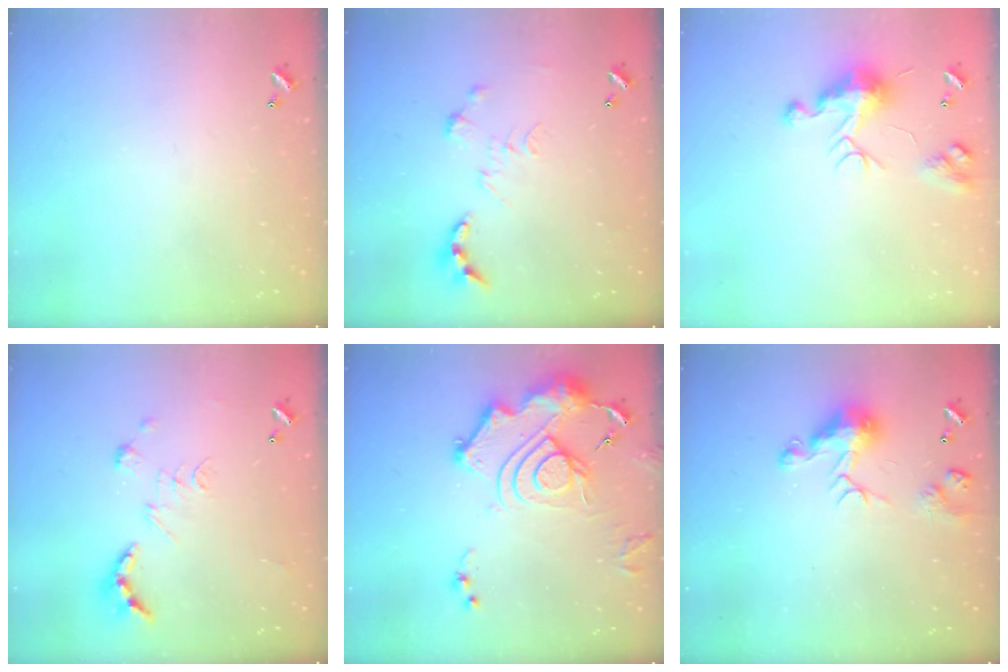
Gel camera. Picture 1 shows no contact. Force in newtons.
{"total": 0.0}
{"total": 10.3, "press": 10.2, "slide": 0.9}
{"total": 2.6, "press": 1.9, "slide": 1.8}
{"total": 16.8, "press": 16.7, "slide": 2.0}
{"total": 7.9, "press": 7.8, "slide": 0.9}